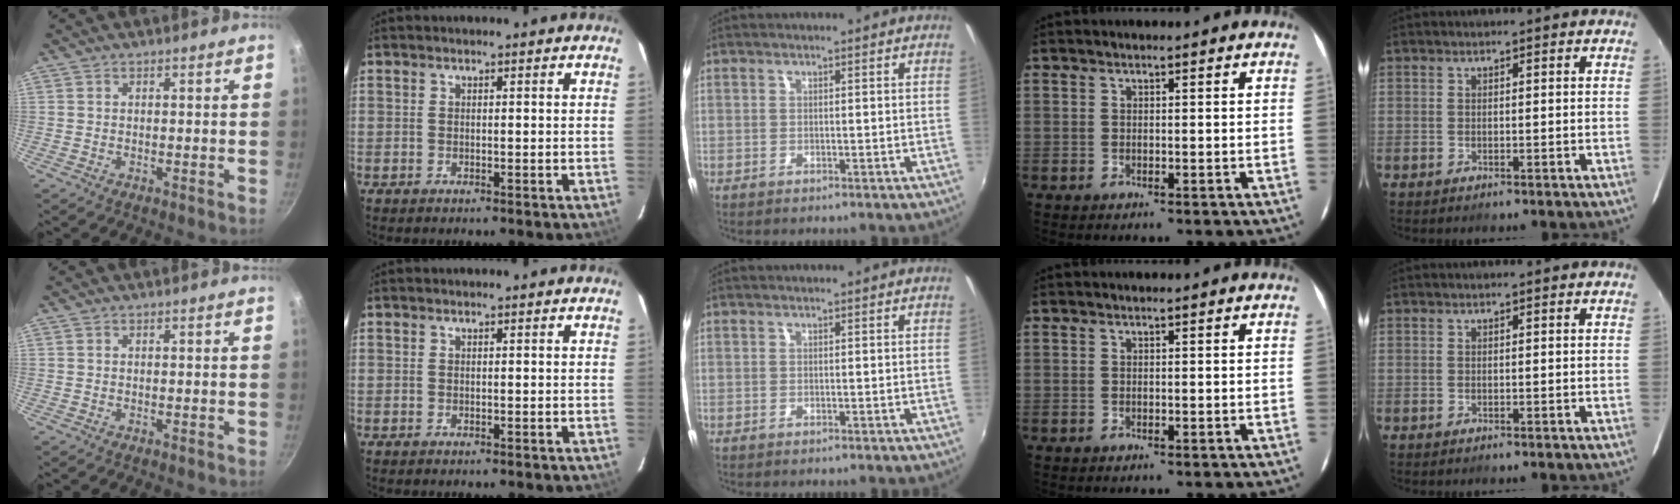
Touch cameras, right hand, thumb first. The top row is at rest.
{}